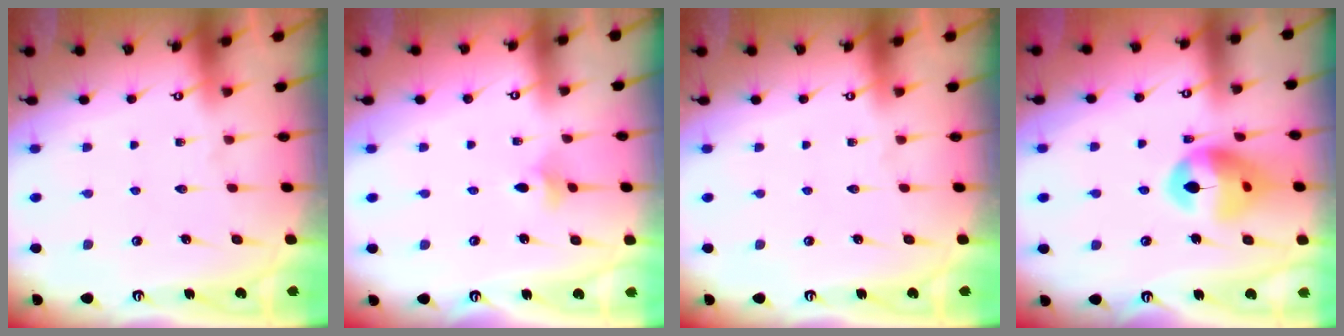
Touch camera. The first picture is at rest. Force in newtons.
{"total": 2.6, "press": 2.5, "slide": 0.5}
{"total": 0.0}
{"total": 14.0, "press": 13.9, "slide": 1.9}